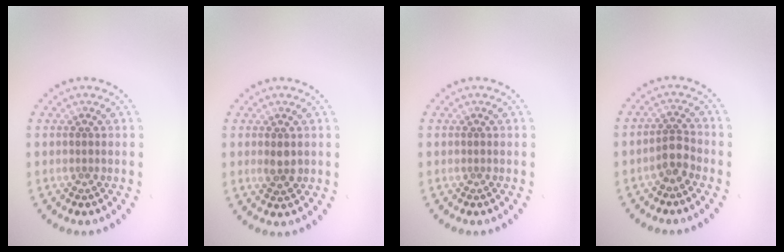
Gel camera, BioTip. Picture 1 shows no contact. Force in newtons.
{"total": 1.6, "press": 1.6, "slide": 0.3}
{"total": 0.0}
{"total": 2.1, "press": 1.7, "slide": 1.2}